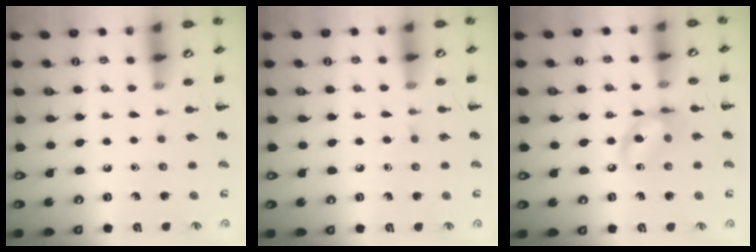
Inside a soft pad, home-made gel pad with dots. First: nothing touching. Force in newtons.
{"total": 1.7, "press": 1.5, "slide": 0.9}
{"total": 10.4, "press": 10.3, "slide": 1.4}